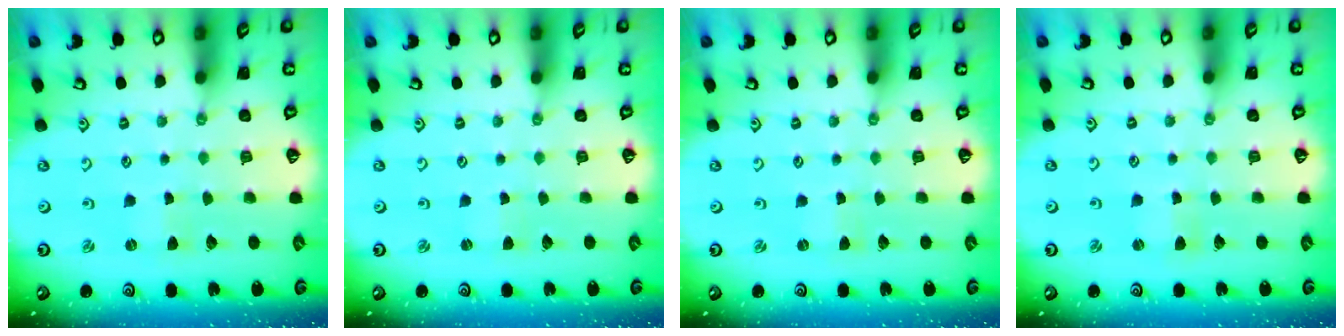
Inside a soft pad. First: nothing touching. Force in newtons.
{"total": 0.9, "press": 0.9, "slide": 0.1}
{"total": 0.0}
{"total": 1.1, "press": 1.0, "slide": 0.3}